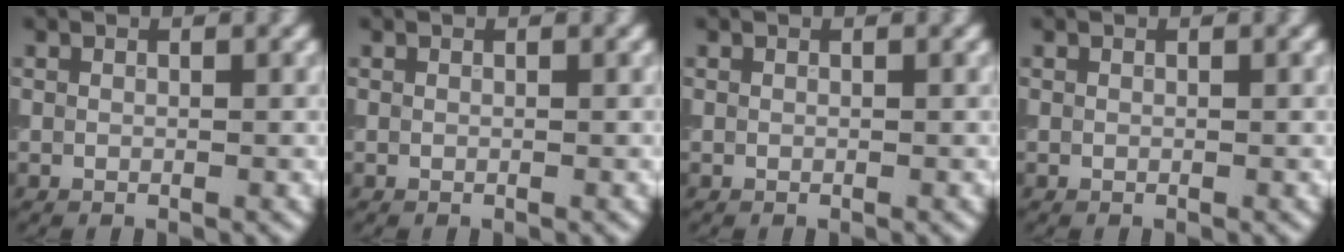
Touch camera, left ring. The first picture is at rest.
{"total": 0.0}
{"total": 0.0}
{"total": 0.0}